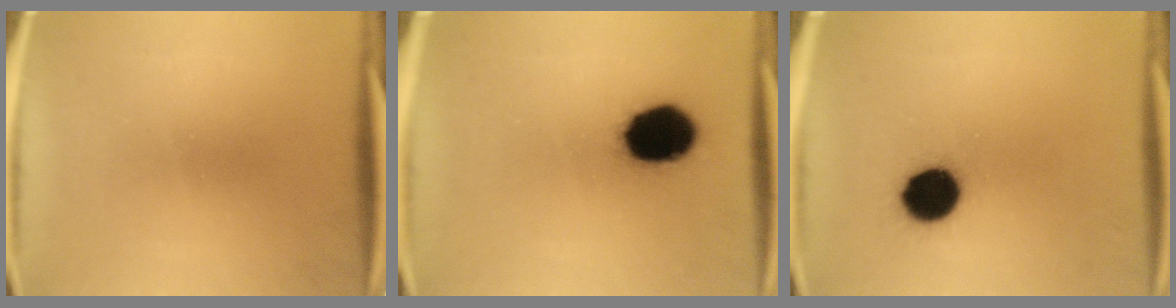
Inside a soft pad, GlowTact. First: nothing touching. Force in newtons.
{"total": 15.9}
{"total": 11.1}